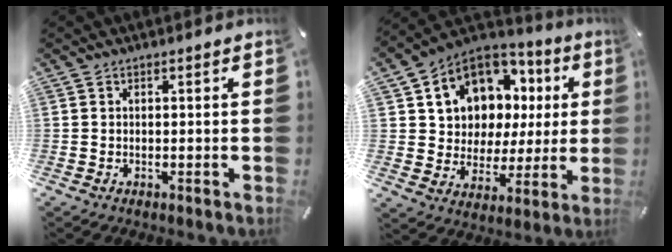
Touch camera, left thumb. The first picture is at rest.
{"total": 10.7, "force": [4.8, 9.1, 2.7], "torque": [-0.070, -0.049, 0.100]}